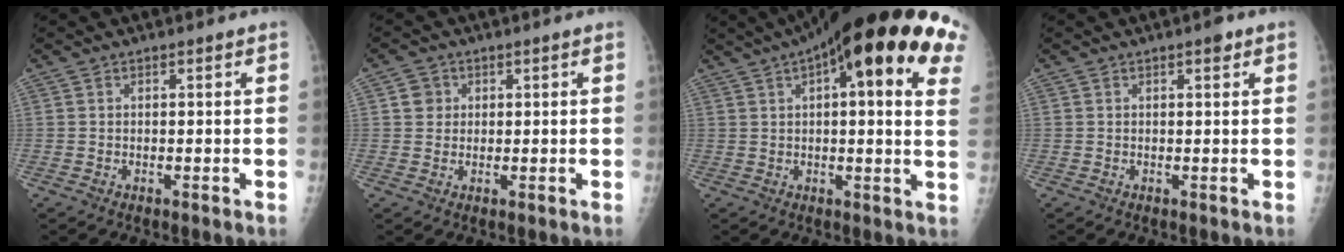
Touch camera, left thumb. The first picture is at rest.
{"total": 2.9, "force": [0.8, 2.7, 0.6], "torque": [0.006, 0.000, 0.009]}
{"total": 25.4, "force": [10.9, 7.3, 21.8], "torque": [-0.274, 0.023, 0.141]}
{"total": 1.6, "force": [0.9, 0.6, 1.2], "torque": [-0.012, -0.001, 0.011]}